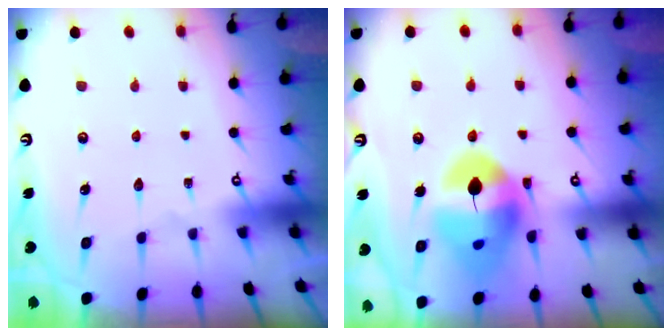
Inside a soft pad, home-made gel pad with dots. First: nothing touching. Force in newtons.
{"total": 16.3, "press": 16.1, "slide": 2.2}